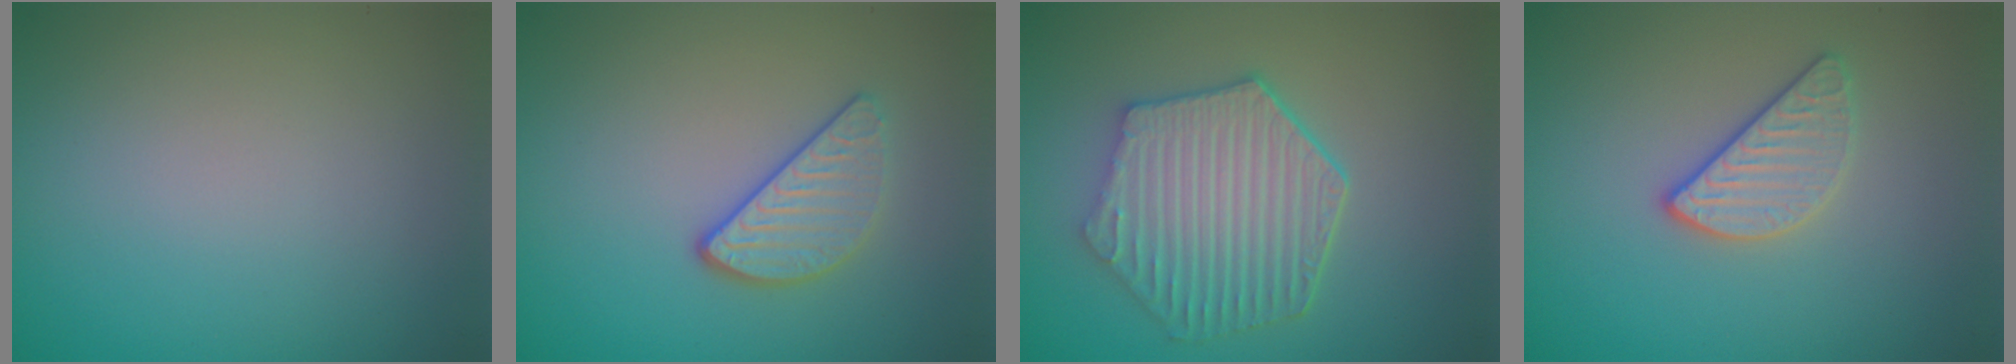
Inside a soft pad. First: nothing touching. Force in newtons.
{"total": 3.0, "press": 2.6, "slide": 1.3}
{"total": 6.4, "press": 4.8, "slide": 4.2}
{"total": 2.6, "press": 2.5, "slide": 0.7}